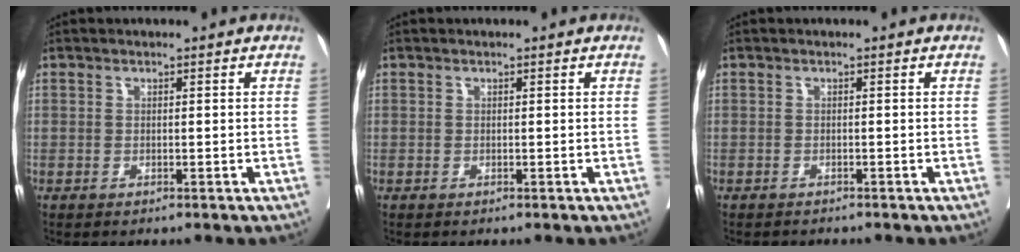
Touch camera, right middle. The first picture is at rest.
{"total": 0.0}
{"total": 1.9, "force": [-1.9, 0.4, 0.4], "torque": [-0.010, -0.005, -0.026]}